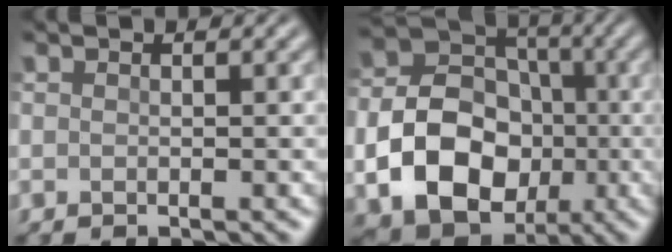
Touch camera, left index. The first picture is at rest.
{"total": 10.6, "force": [-2.6, 8.1, 6.4], "torque": [-0.116, -0.014, -0.046]}